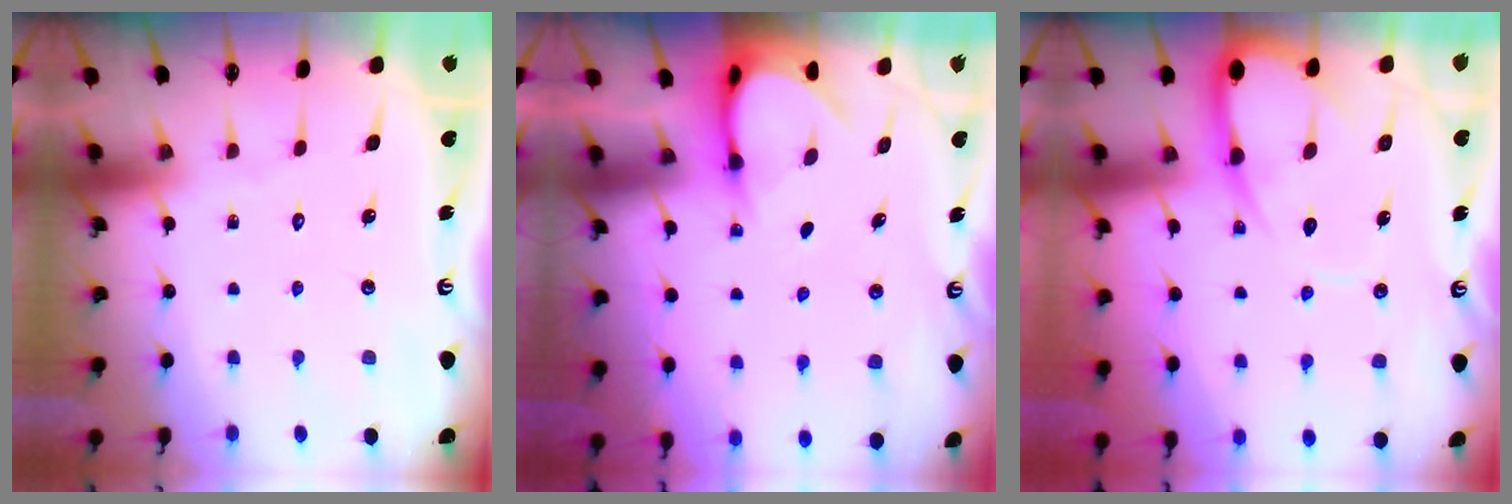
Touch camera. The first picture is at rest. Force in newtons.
{"total": 4.3, "press": 4.3, "slide": 0.4}
{"total": 10.3, "press": 10.2, "slide": 1.2}